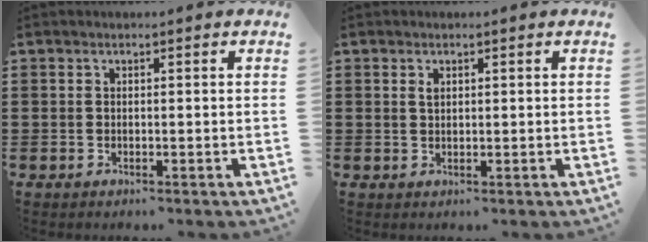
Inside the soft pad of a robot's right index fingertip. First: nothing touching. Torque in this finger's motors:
{"motor_torque": [0.01, 0.00, 0.00, 0.03]}